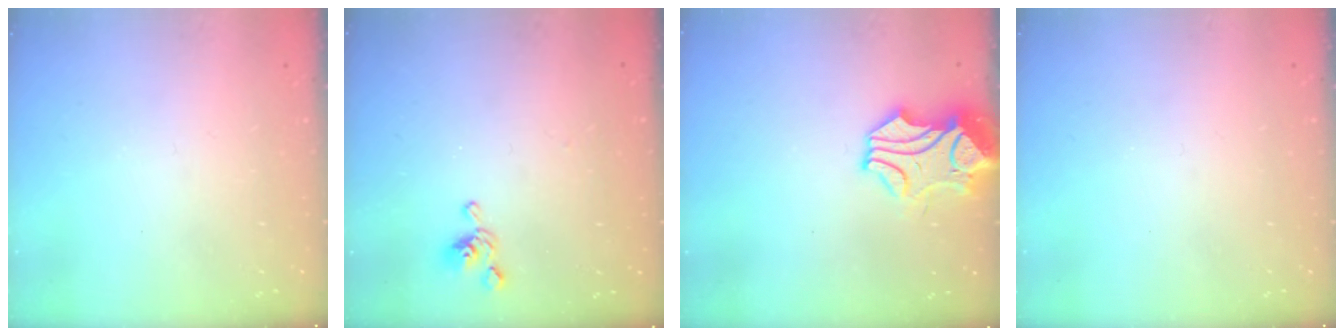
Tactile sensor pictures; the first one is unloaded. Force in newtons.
{"total": 5.7, "press": 5.7, "slide": 0.6}
{"total": 2.7, "press": 2.3, "slide": 1.5}
{"total": 0.0}